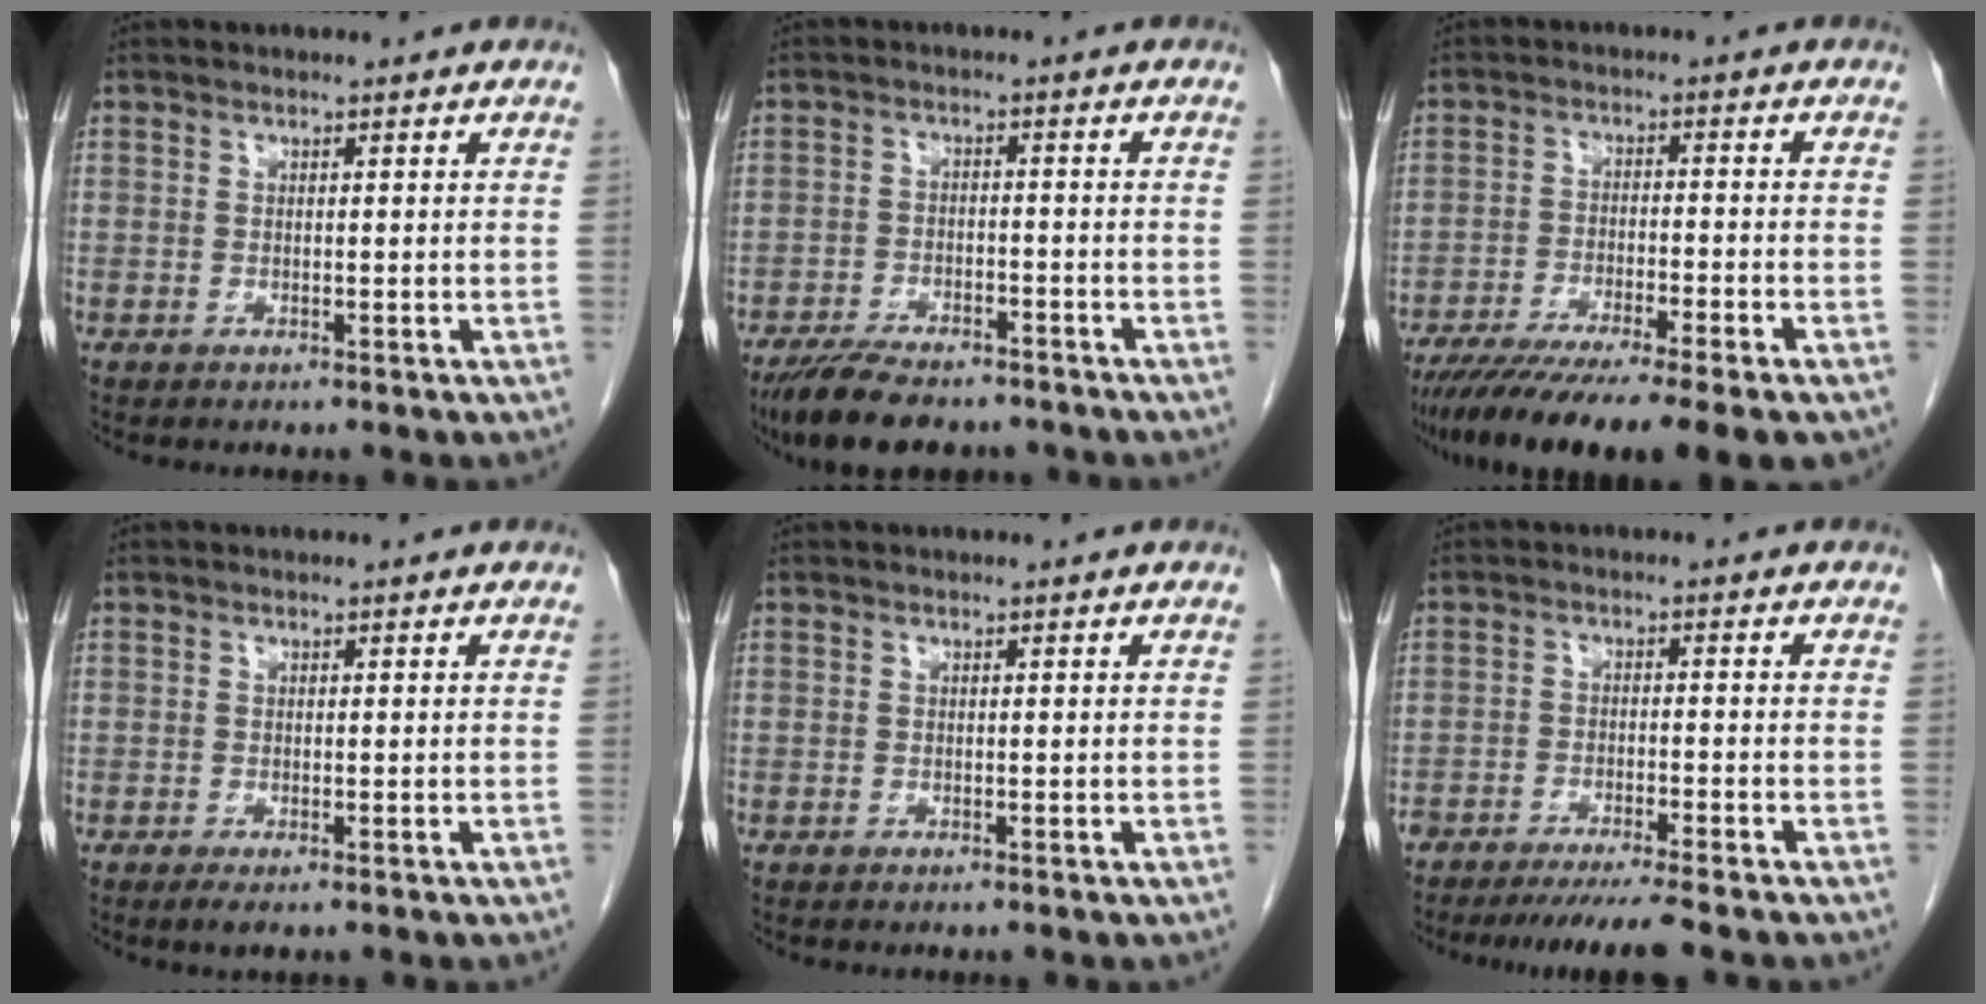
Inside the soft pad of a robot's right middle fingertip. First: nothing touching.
{"total": 10.2, "force": [-8.3, 3.3, 5.0], "torque": [-0.084, -0.014, -0.132]}
{"total": 16.5, "force": [-12.6, 1.6, 10.5], "torque": [-0.144, -0.035, -0.197]}
{"total": 1.3, "force": [-0.8, 0.3, 0.9], "torque": [-0.019, -0.004, -0.010]}
{"total": 0.0}
{"total": 8.0, "force": [-6.9, -0.3, 4.0], "torque": [-0.046, -0.018, -0.107]}